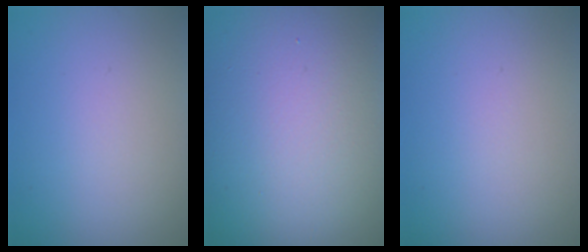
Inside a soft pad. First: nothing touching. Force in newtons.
{"total": 22.5, "press": 22.5, "slide": 1.0}
{"total": 0.0}